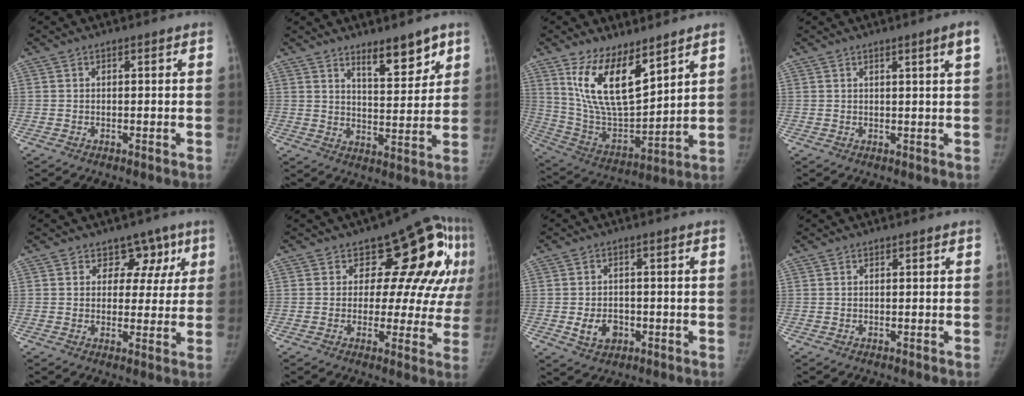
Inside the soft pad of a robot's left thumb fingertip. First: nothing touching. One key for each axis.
{"total": 8.6, "fx": 6.0, "fy": 2.8, "fz": 5.5, "tx": -0.055, "ty": -0.048, "tz": 0.095}
{"total": 16.2, "fx": 9.4, "fy": 6.7, "fz": 11.4, "tx": -0.183, "ty": -0.058, "tz": 0.198}
{"total": 3.0, "fx": 1.5, "fy": -0.7, "fz": 2.5, "tx": -0.040, "ty": -0.011, "tz": 0.025}
{"total": 6.5, "fx": 3.5, "fy": 5.1, "fz": 1.8, "tx": 0.026, "ty": -0.009, "tz": 0.045}
{"total": 15.5, "fx": 5.6, "fy": 9.3, "fz": 11.0, "tx": -0.065, "ty": -0.014, "tz": 0.065}
{"total": 5.0, "fx": -1.4, "fy": 3.9, "fz": 2.9, "tx": -0.038, "ty": 0.006, "tz": -0.017}
{"total": 0.0}